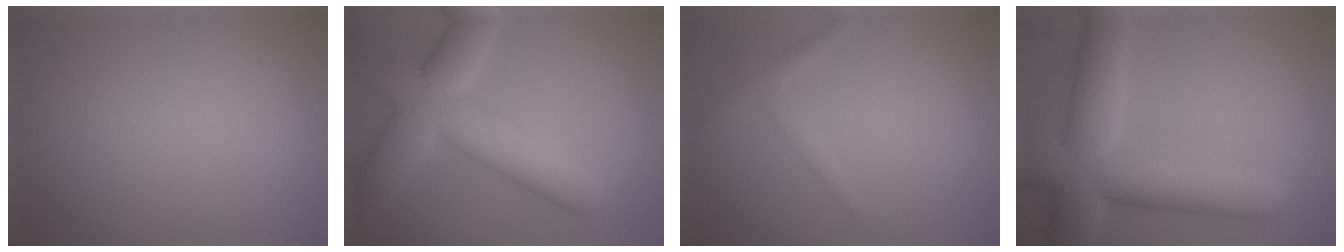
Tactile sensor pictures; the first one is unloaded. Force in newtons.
{"total": 10.0, "press": 10.0, "slide": 1.0}
{"total": 1.6, "press": 1.6, "slide": 0.1}
{"total": 11.2, "press": 11.2, "slide": 0.4}